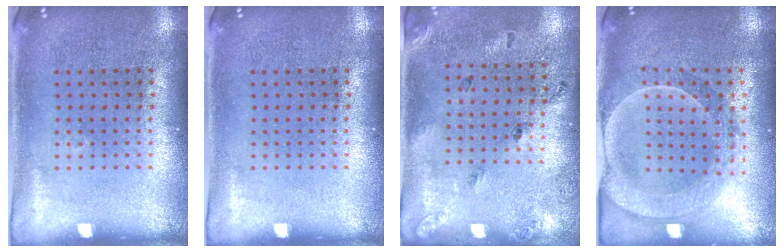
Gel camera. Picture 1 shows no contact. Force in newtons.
{"total": 0.0}
{"total": 1.8, "press": 1.1, "slide": 1.5}
{"total": 2.2, "press": 2.1, "slide": 0.9}